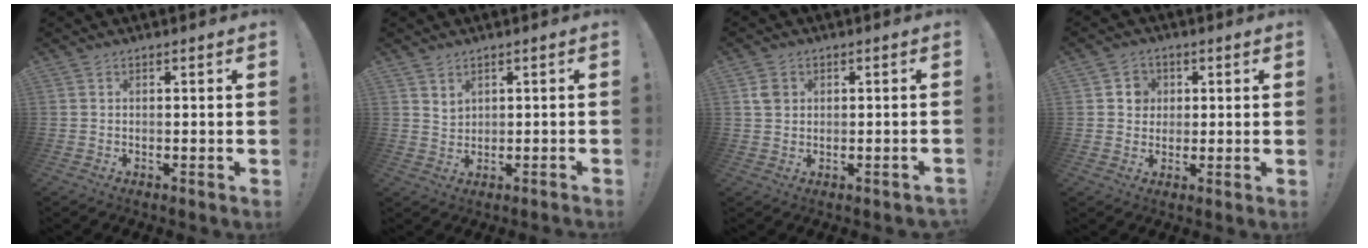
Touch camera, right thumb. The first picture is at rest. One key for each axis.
{"total": 1.3, "fx": 0.9, "fy": 0.8, "fz": 0.4, "tx": -0.005, "ty": -0.010, "tz": 0.015}
{"total": 3.8, "fx": 0.8, "fy": 3.3, "fz": 1.6, "tx": -0.017, "ty": 0.004, "tz": 0.016}
{"total": 5.0, "fx": 1.1, "fy": 4.8, "fz": 1.1, "tx": -0.012, "ty": -0.003, "tz": 0.020}